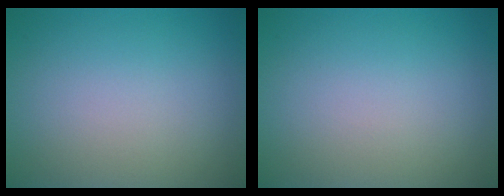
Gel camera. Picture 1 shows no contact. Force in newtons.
{"total": 0.0}